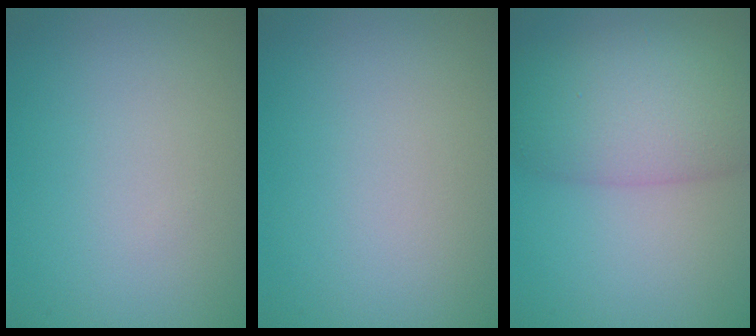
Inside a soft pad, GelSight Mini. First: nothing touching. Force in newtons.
{"total": 0.0}
{"total": 7.9, "press": 7.9, "slide": 0.4}